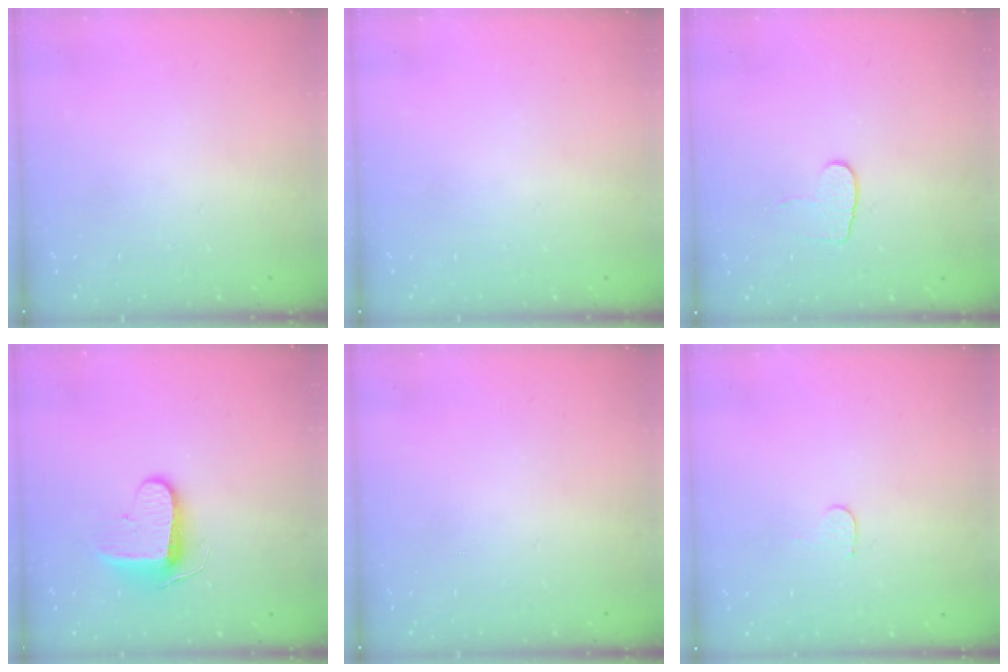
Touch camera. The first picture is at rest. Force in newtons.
{"total": 0.0}
{"total": 6.6, "press": 6.6, "slide": 0.6}
{"total": 8.9, "press": 8.8, "slide": 1.1}
{"total": 0.0}
{"total": 3.4, "press": 3.4, "slide": 0.3}